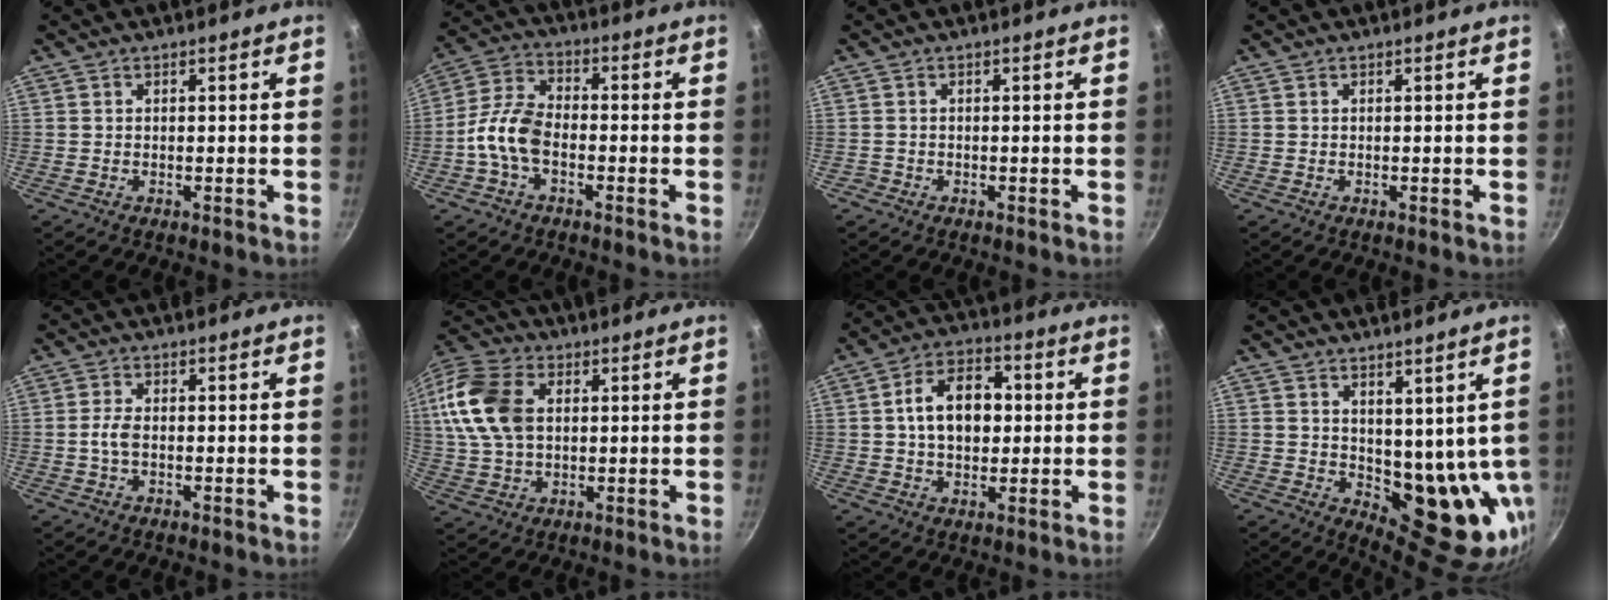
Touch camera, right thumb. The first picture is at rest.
{"total": 8.8, "force": [-2.8, 5.1, 6.6], "torque": [-0.127, 0.038, -0.067]}
{"total": 0.6, "force": [-0.3, 0.5, 0.0], "torque": [0.000, 0.004, -0.007]}
{"total": 0.0}
{"total": 2.7, "force": [-0.4, 1.3, 2.3], "torque": [-0.051, 0.009, -0.013]}
{"total": 16.0, "force": [2.9, 10.8, 11.5], "torque": [-0.225, 0.014, 0.050]}
{"total": 12.0, "force": [1.2, 8.2, 8.7], "torque": [-0.109, 0.017, 0.010]}
{"total": 12.1, "force": [2.7, 7.1, 9.4], "torque": [-0.090, -0.037, 0.061]}